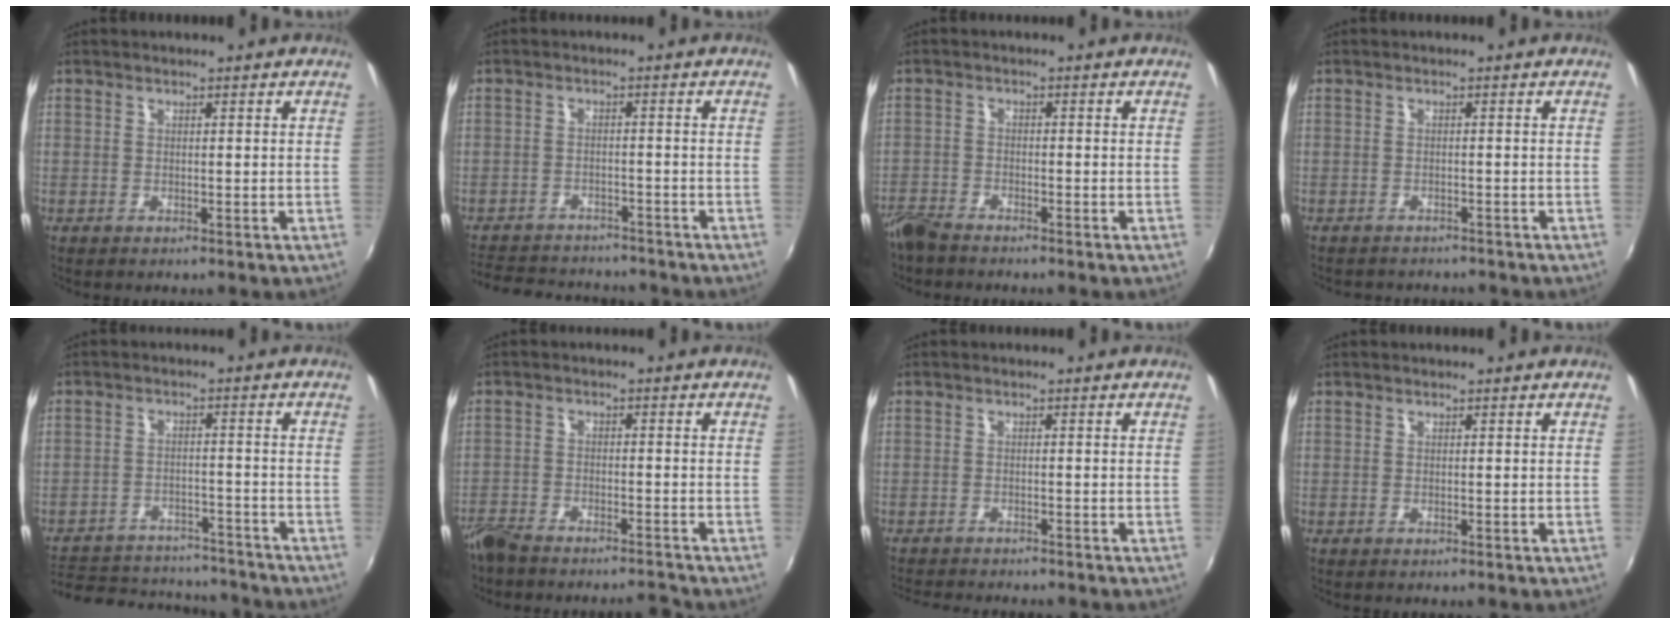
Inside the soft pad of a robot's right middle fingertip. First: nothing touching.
{"total": 12.8, "force": [-11.1, 4.9, 3.9], "torque": [-0.108, 0.015, -0.162]}
{"total": 5.0, "force": [-4.6, 1.2, 1.5], "torque": [-0.044, -0.017, -0.093]}
{"total": 3.9, "force": [-3.6, 1.2, 0.9], "torque": [-0.027, -0.013, -0.051]}
{"total": 19.0, "force": [-15.9, 7.8, 7.0], "torque": [-0.163, 0.012, -0.208]}
{"total": 8.0, "force": [-7.5, 1.3, 2.3], "torque": [-0.072, -0.004, -0.130]}
{"total": 5.2, "force": [-4.9, 0.6, 1.5], "torque": [-0.044, -0.016, -0.081]}
{"total": 0.0}